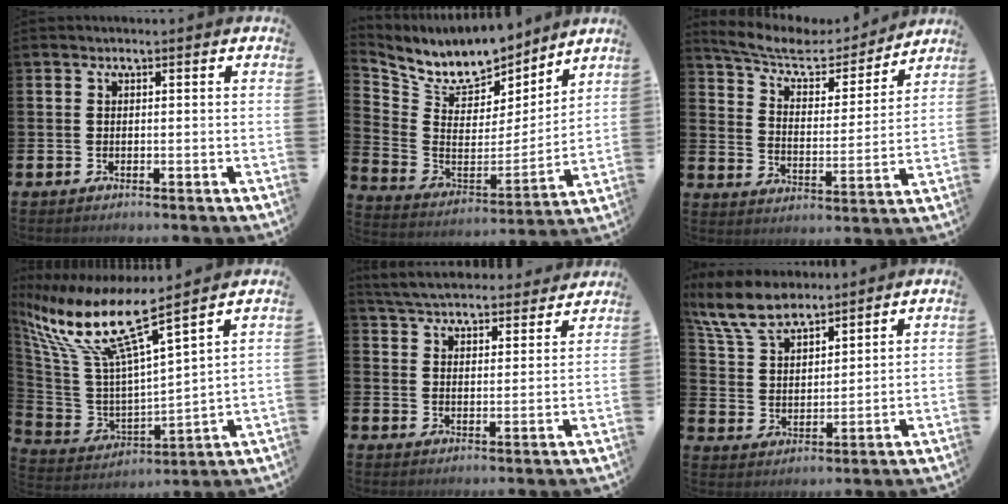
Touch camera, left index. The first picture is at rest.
{"total": 9.6, "force": [8.8, 3.3, 2.0], "torque": [-0.087, -0.065, 0.156]}
{"total": 8.1, "force": [7.3, 2.4, 2.5], "torque": [-0.073, -0.056, 0.122]}
{"total": 12.2, "force": [9.2, 2.1, 7.8], "torque": [-0.185, -0.057, 0.154]}
{"total": 5.7, "force": [5.6, 1.1, 0.6], "torque": [-0.029, -0.040, 0.096]}
{"total": 8.5, "force": [7.5, 2.8, 3.1], "torque": [-0.094, -0.021, 0.140]}